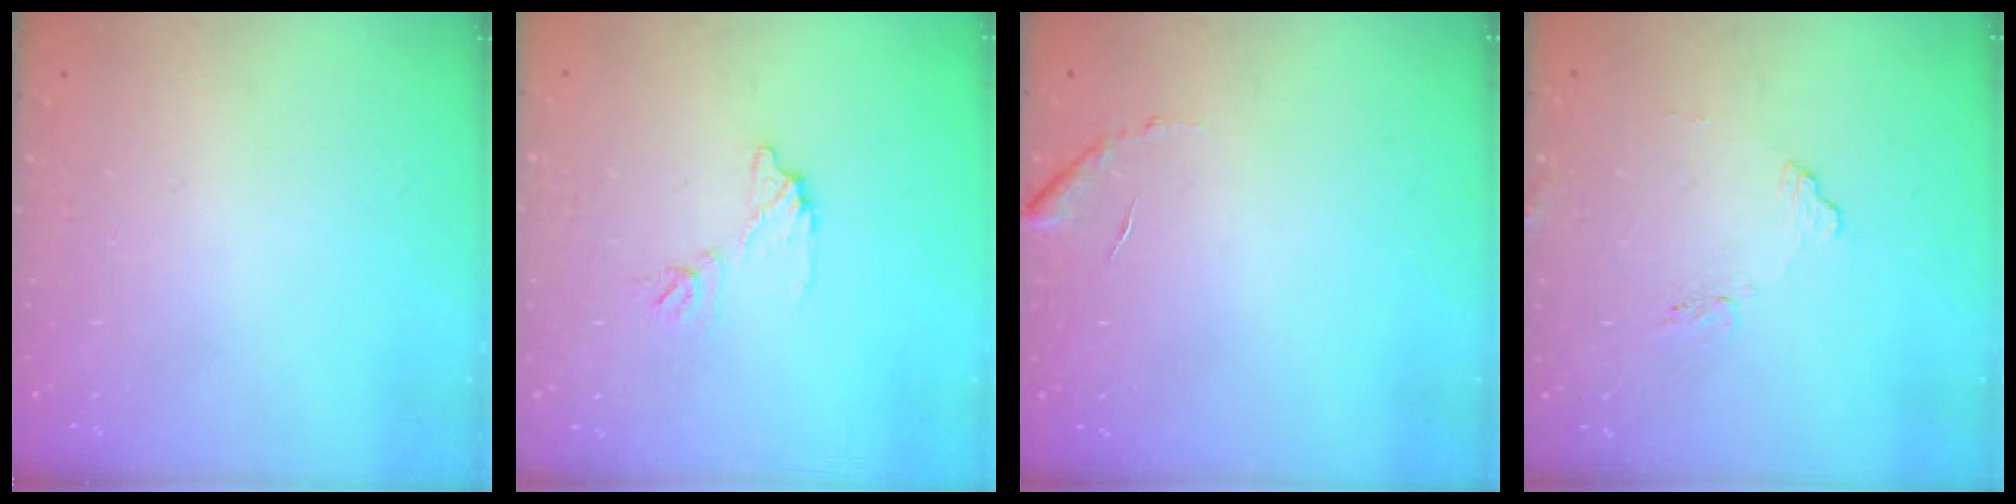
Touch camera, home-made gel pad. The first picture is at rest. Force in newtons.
{"total": 7.8, "press": 7.8, "slide": 0.4}
{"total": 6.2, "press": 6.2, "slide": 0.2}
{"total": 7.9, "press": 7.9, "slide": 0.4}